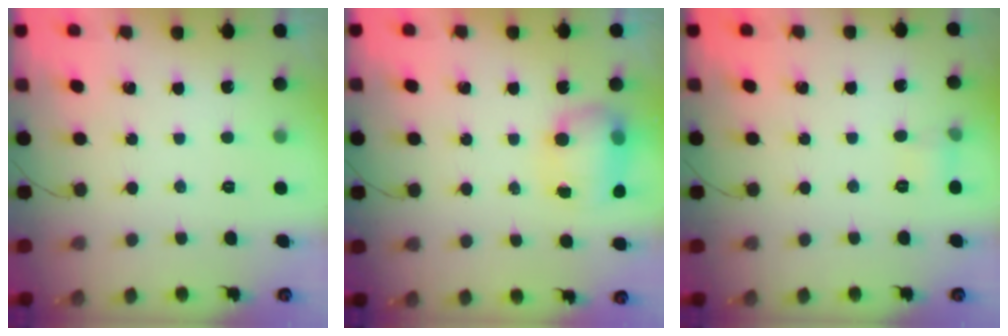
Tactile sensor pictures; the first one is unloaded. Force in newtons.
{"total": 8.6, "press": 8.5, "slide": 1.0}
{"total": 5.5, "press": 5.2, "slide": 1.7}